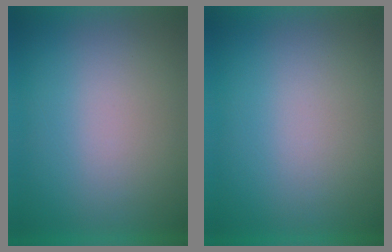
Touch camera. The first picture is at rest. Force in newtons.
{"total": 0.0}